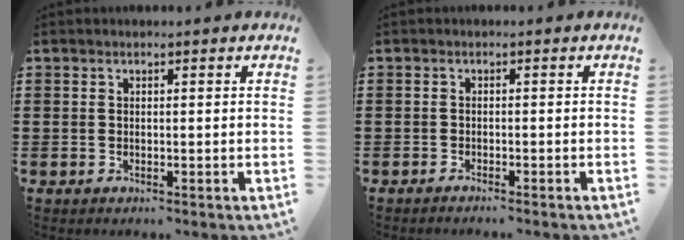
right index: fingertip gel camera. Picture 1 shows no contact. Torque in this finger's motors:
{"motor_torque": [1.05, 1.09, 0.00, 0.00]}